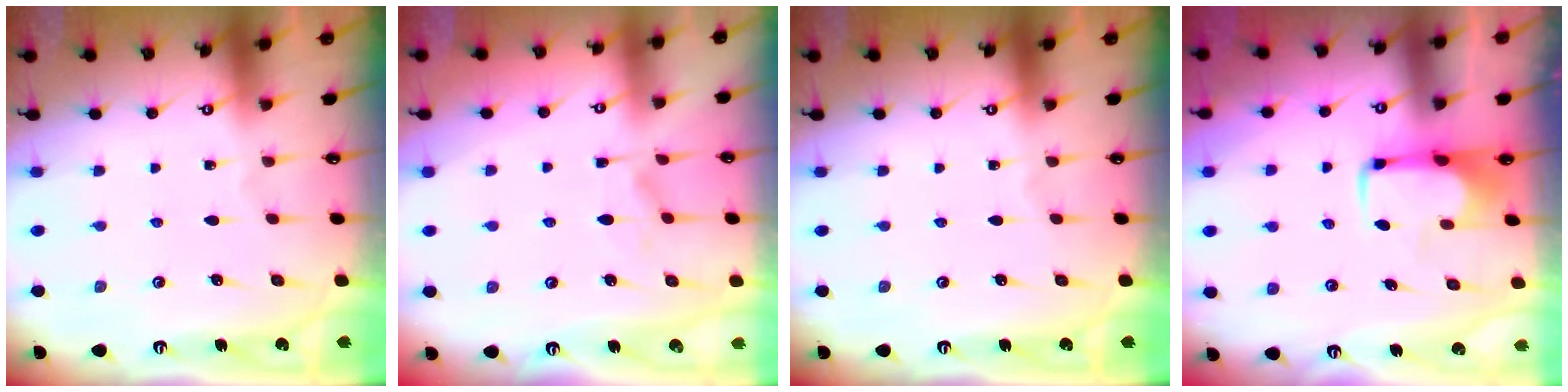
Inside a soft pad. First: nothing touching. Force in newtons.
{"total": 1.6, "press": 1.3, "slide": 0.9}
{"total": 0.0}
{"total": 1.6, "press": 1.5, "slide": 0.5}